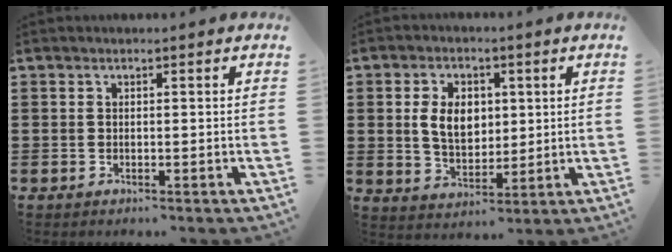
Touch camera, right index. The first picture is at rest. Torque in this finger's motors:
{"motor_torque": [0.84, 0.59, 0.41, 0.13]}